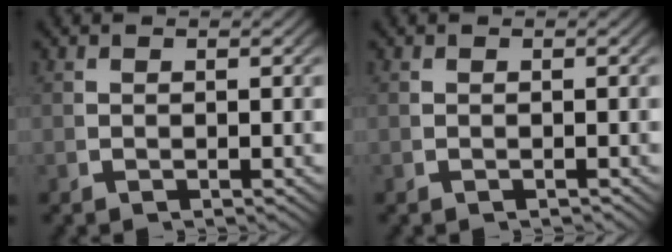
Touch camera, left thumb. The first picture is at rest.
{"total": 0.5, "force": [-0.5, 0.1, 0.1], "torque": [-0.002, -0.001, -0.007]}